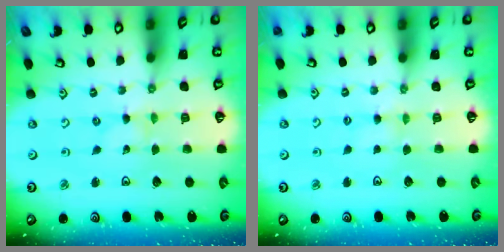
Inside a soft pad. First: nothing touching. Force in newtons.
{"total": 2.9, "press": 2.9, "slide": 0.3}